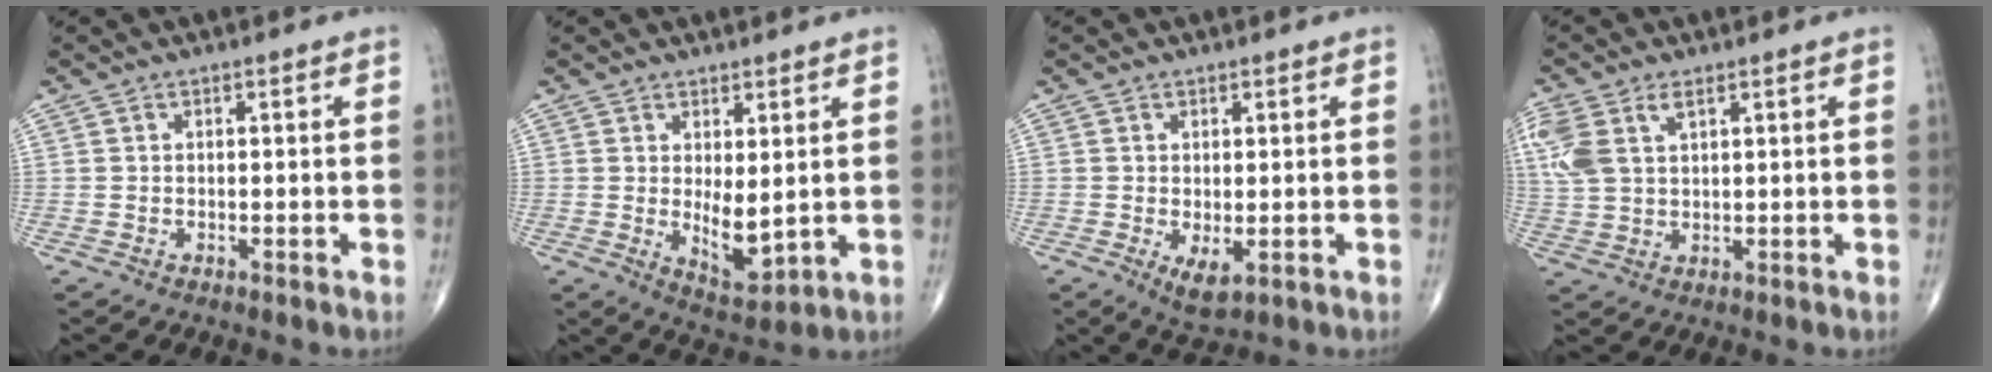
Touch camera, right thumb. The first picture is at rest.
{"total": 6.7, "force": [0.5, 2.9, 6.0], "torque": [-0.082, -0.022, 0.021]}
{"total": 3.9, "force": [-0.8, 1.7, 3.4], "torque": [-0.055, -0.012, -0.005]}
{"total": 8.7, "force": [3.6, 4.7, 6.4], "torque": [-0.166, 0.011, 0.078]}